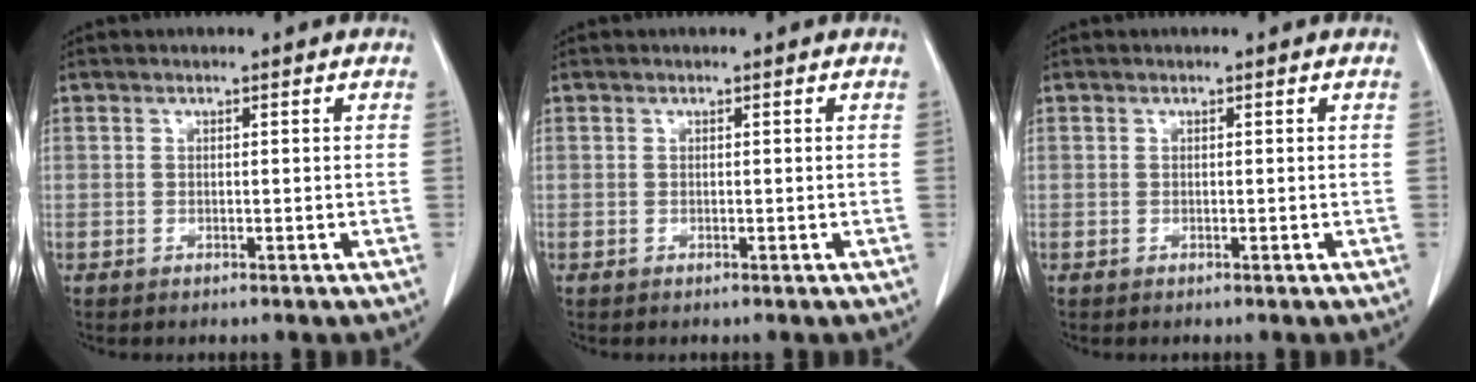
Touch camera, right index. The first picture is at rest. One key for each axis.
{"total": 0.0}
{"total": 0.0}